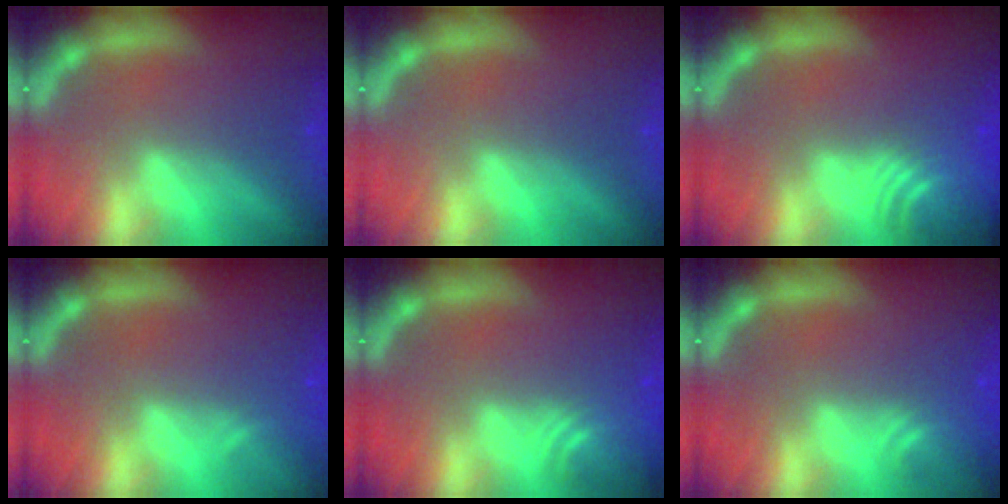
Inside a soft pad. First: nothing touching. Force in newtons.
{"total": 0.0}
{"total": 7.5}
{"total": 0.9}
{"total": 4.0}
{"total": 2.4}